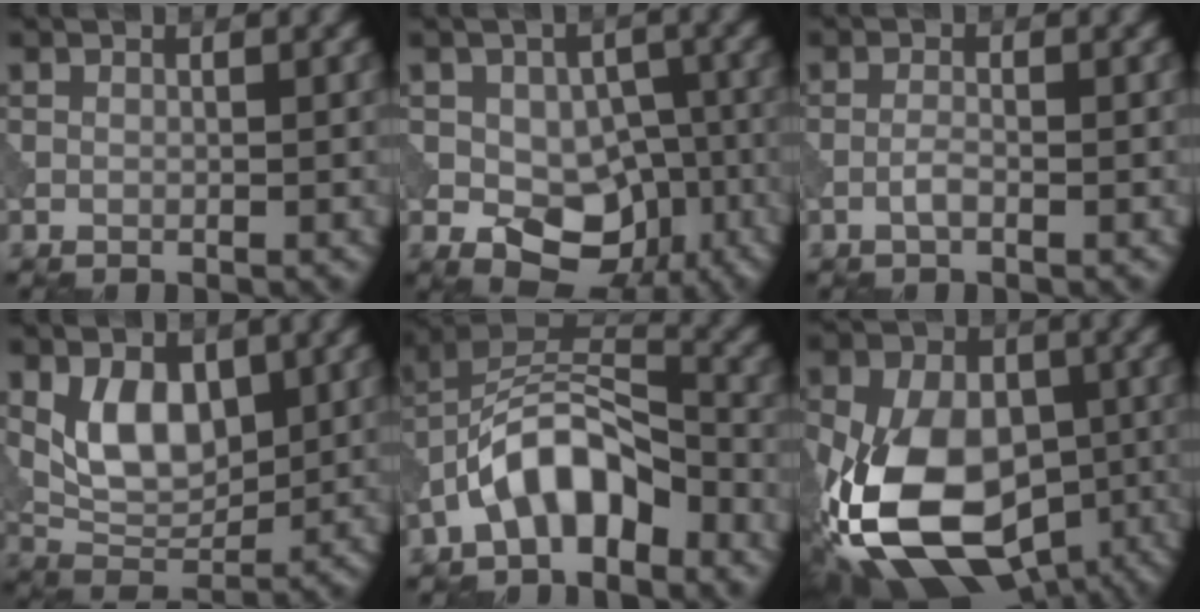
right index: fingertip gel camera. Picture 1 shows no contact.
{"total": 8.5, "force": [-2.4, 6.1, 5.5], "torque": [-0.067, 0.000, -0.033]}
{"total": 1.3, "force": [-0.7, 0.3, 1.1], "torque": [-0.024, 0.001, -0.015]}
{"total": 5.8, "force": [1.5, 3.4, 4.4], "torque": [-0.074, -0.006, 0.030]}
{"total": 7.5, "force": [-4.0, 3.6, 5.2], "torque": [-0.086, 0.021, -0.080]}
{"total": 15.8, "force": [-5.0, 10.0, 11.2], "torque": [-0.222, -0.023, -0.086]}